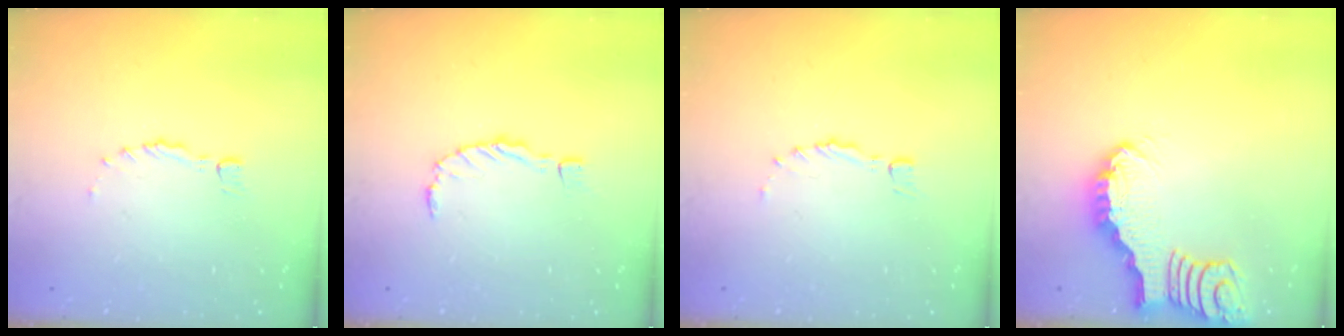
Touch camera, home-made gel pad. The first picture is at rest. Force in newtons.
{"total": 0.0}
{"total": 0.0}
{"total": 2.4, "press": 2.4, "slide": 0.2}